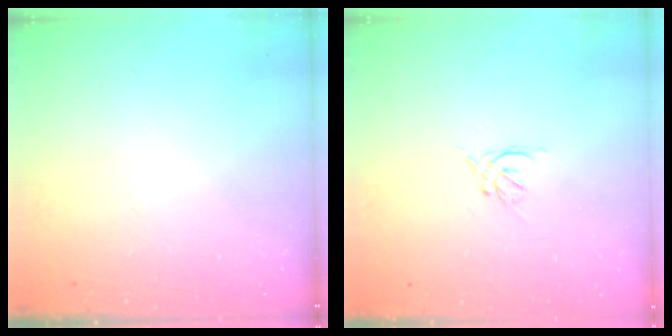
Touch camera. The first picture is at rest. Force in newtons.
{"total": 1.3, "press": 1.2, "slide": 0.5}